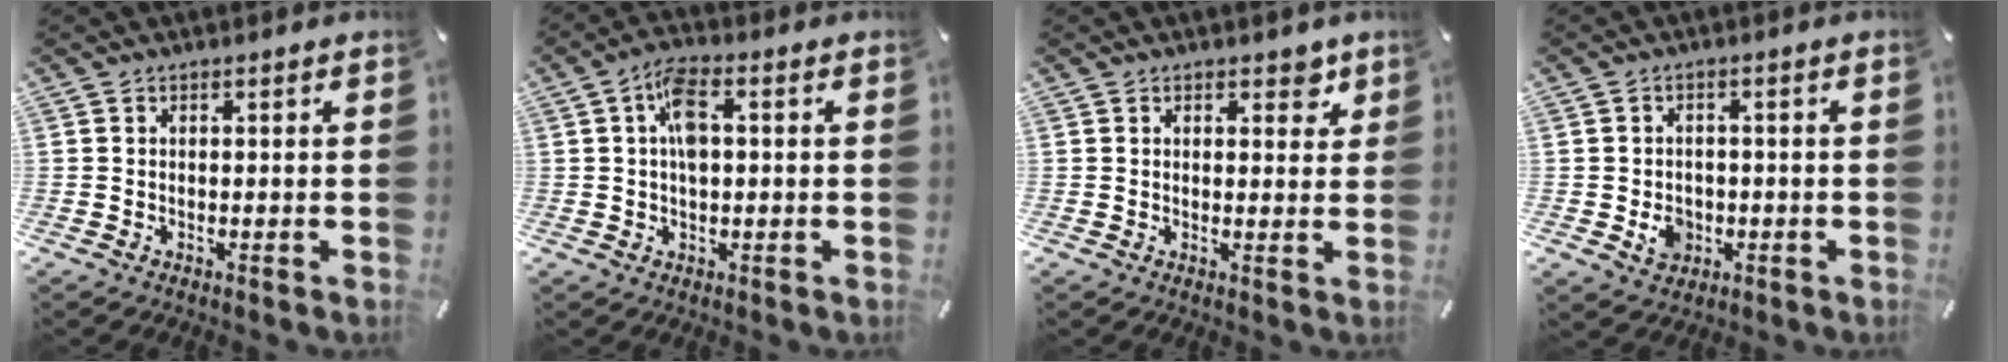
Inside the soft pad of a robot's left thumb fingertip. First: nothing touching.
{"total": 6.4, "force": [0.7, 3.4, 5.3], "torque": [-0.096, 0.011, 0.011]}
{"total": 3.7, "force": [2.1, 2.3, 2.1], "torque": [-0.008, -0.007, 0.027]}
{"total": 5.0, "force": [-1.1, 4.3, 2.2], "torque": [-0.028, 0.001, -0.021]}